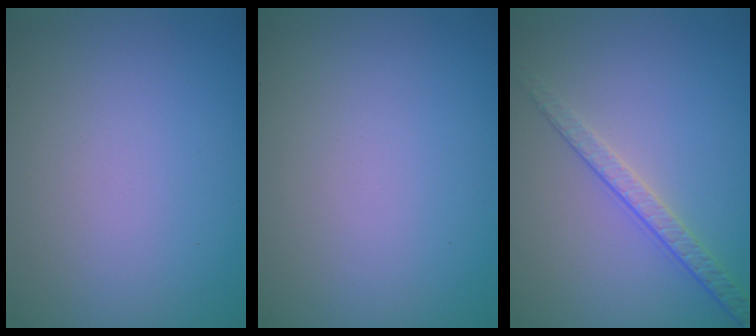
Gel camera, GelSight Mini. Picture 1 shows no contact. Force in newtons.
{"total": 0.0}
{"total": 2.4, "press": 2.0, "slide": 1.4}